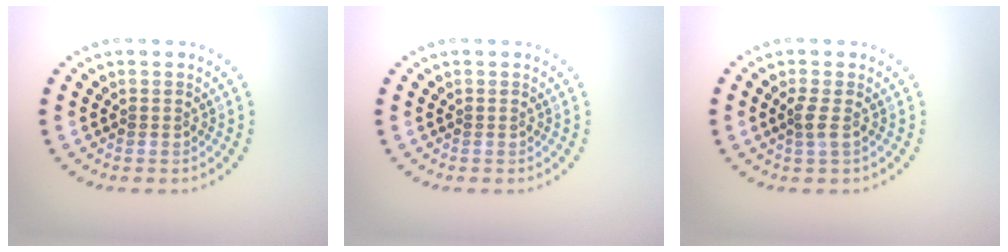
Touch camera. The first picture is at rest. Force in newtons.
{"total": 0.0}
{"total": 1.3, "press": 1.0, "slide": 0.7}